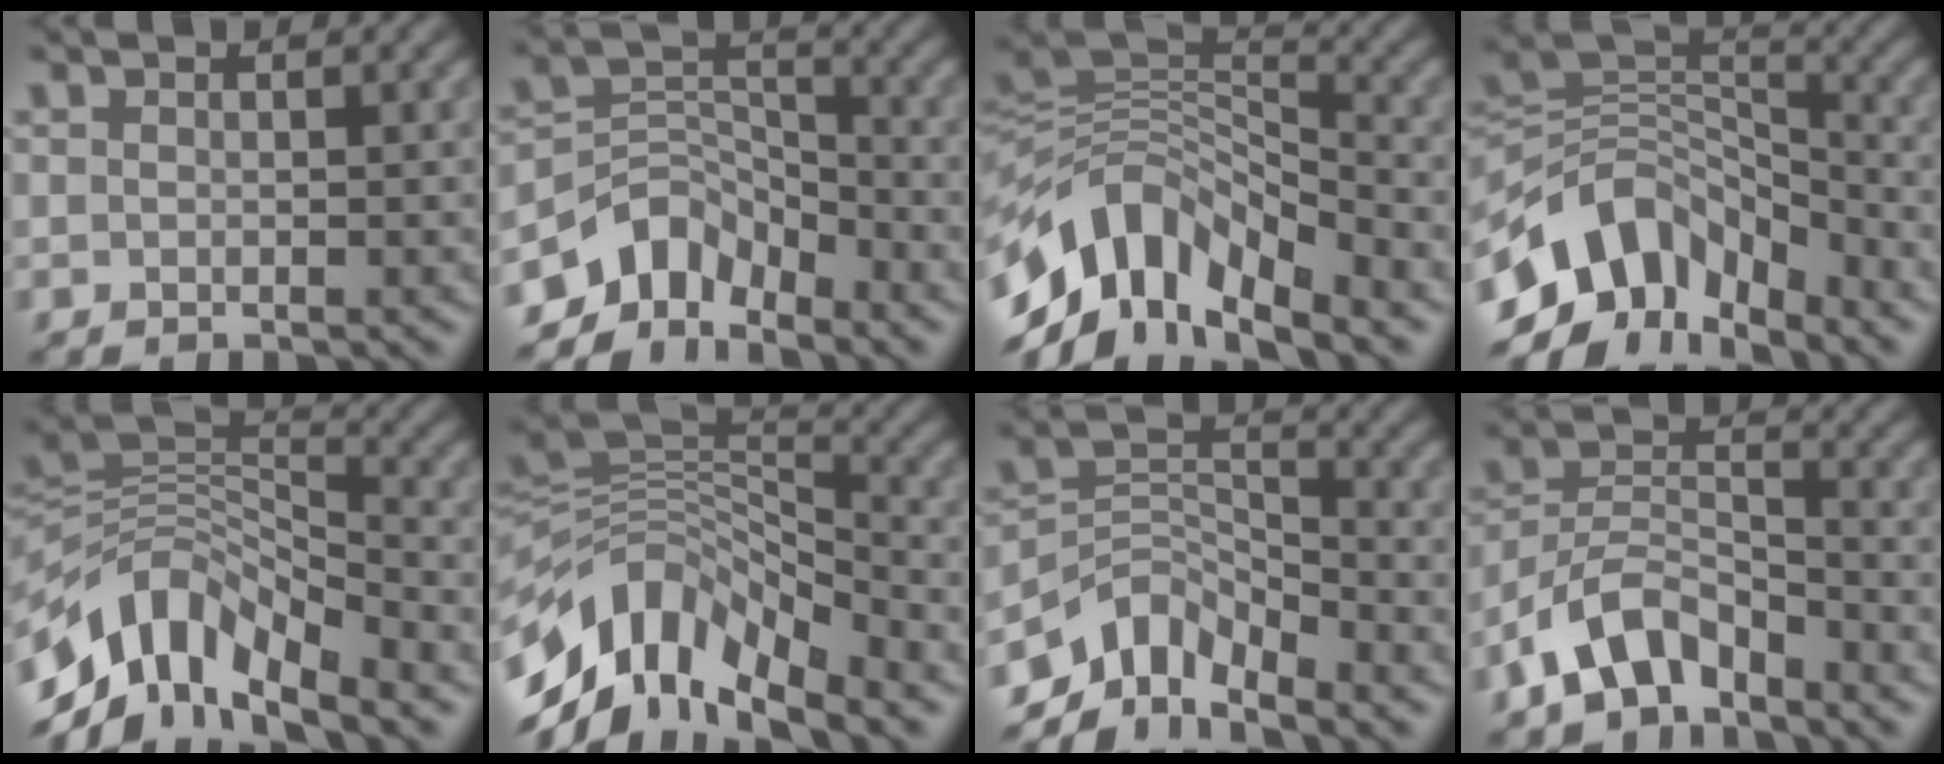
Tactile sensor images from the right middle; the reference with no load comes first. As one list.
[{"total": 5.1, "force": [-4.0, 2.7, 1.5], "torque": [-0.021, 0.003, -0.084]}, {"total": 11.0, "force": [-5.5, 5.8, 7.6], "torque": [-0.139, 0.019, -0.117]}, {"total": 9.7, "force": [-5.9, 5.6, 5.2], "torque": [-0.083, 0.007, -0.120]}, {"total": 10.2, "force": [-5.9, 5.1, 6.6], "torque": [-0.116, 0.014, -0.122]}, {"total": 11.1, "force": [-5.3, 5.8, 7.7], "torque": [-0.142, 0.021, -0.110]}, {"total": 5.9, "force": [-4.5, 2.8, 2.5], "torque": [-0.038, -0.001, -0.094]}, {"total": 5.8, "force": [-4.1, 2.9, 2.9], "torque": [-0.054, 0.003, -0.089]}]